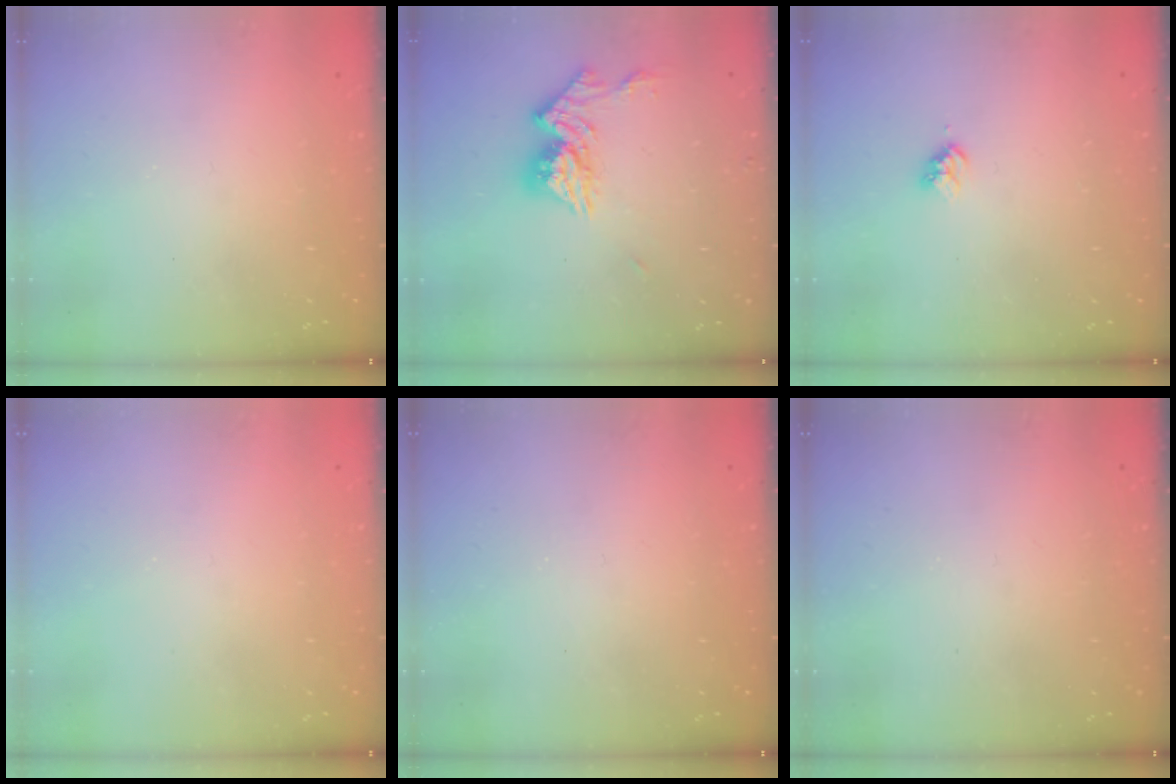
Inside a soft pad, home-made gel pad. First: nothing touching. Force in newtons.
{"total": 11.7, "press": 11.7, "slide": 0.8}
{"total": 3.1, "press": 3.1, "slide": 0.4}
{"total": 0.0}
{"total": 0.0}
{"total": 0.0}